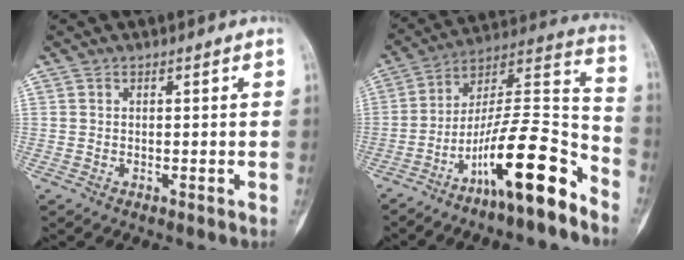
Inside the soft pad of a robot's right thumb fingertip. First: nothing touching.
{"total": 18.3, "force": [-11.5, 3.5, 13.8], "torque": [-0.226, 0.105, -0.192]}